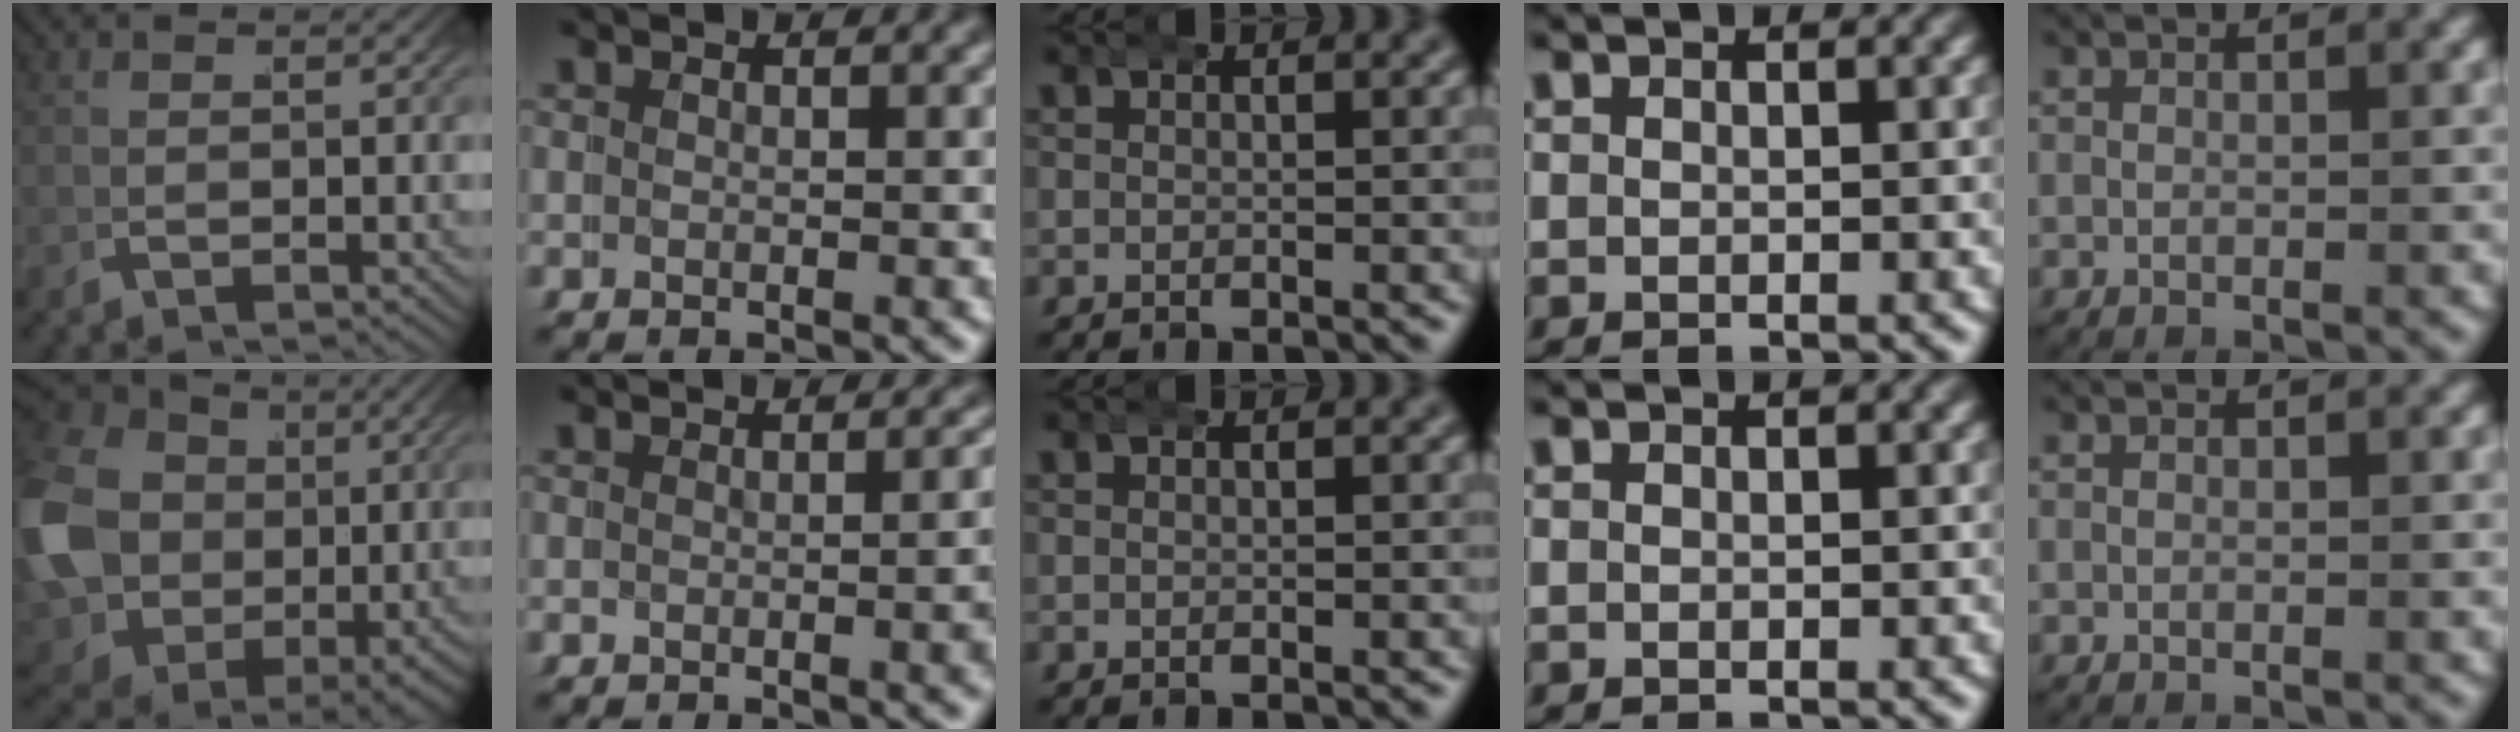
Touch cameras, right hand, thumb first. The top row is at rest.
{"thumb": {"total": 17.9, "force": [1.6, 14.6, 10.3], "torque": [-0.269, -0.066, 0.049]}, "index": {"total": 2.9, "force": [-0.3, 0.2, 2.9], "torque": [-0.022, 0.008, -0.010]}}